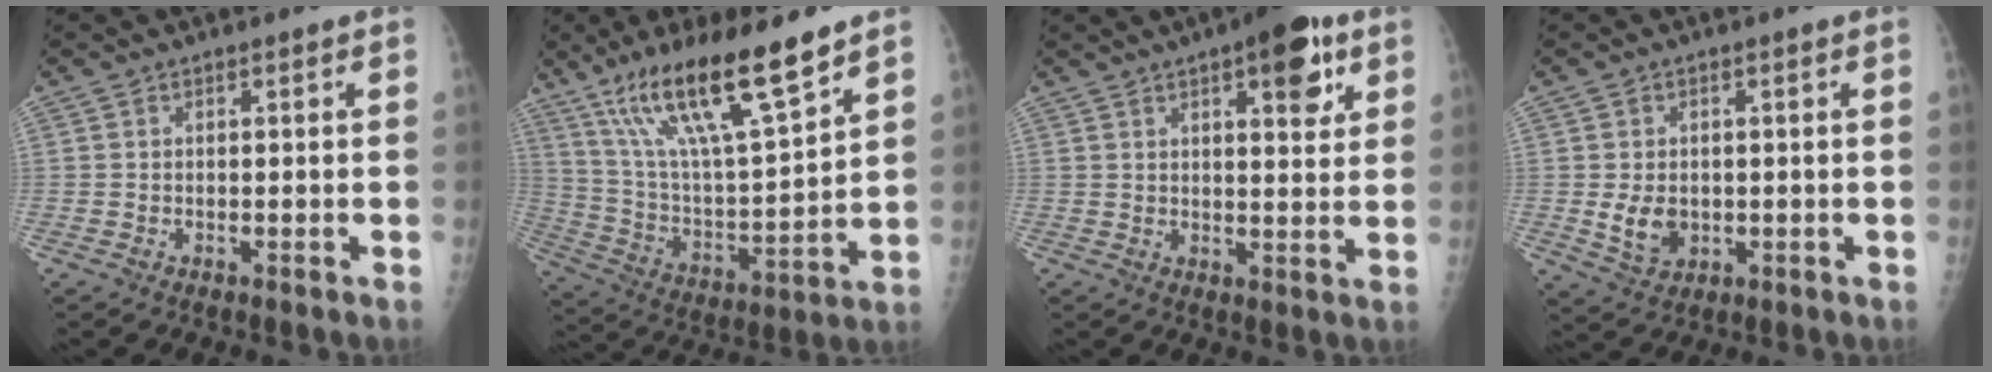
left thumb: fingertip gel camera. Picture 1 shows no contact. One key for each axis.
{"total": 20.6, "fx": 13.9, "fy": 3.7, "fz": 14.8, "tx": -0.251, "ty": -0.056, "tz": 0.260}
{"total": 10.7, "fx": 5.4, "fy": 4.0, "fz": 8.4, "tx": -0.087, "ty": -0.018, "tz": 0.068}
{"total": 5.4, "fx": -0.4, "fy": 4.1, "fz": 3.5, "tx": -0.046, "ty": -0.007, "tz": 0.006}